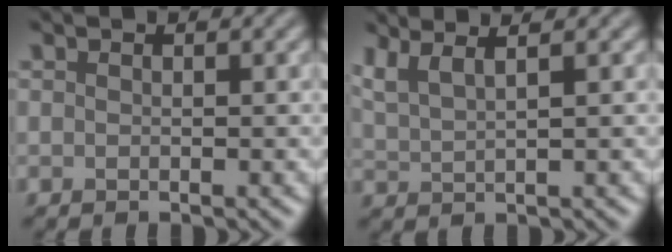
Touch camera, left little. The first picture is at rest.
{"total": 2.8, "force": [1.9, 0.5, 2.0], "torque": [-0.046, 0.013, 0.037]}